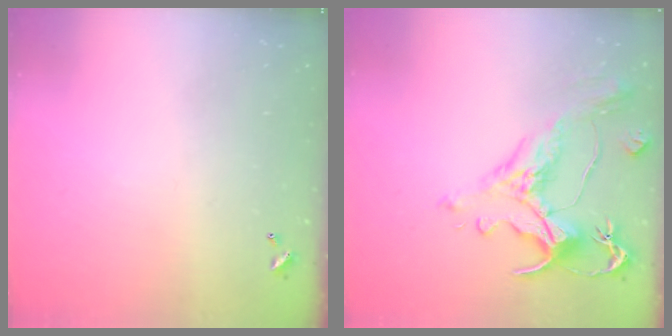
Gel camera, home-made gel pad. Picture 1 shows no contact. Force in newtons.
{"total": 1.6, "press": 0.3, "slide": 1.5}